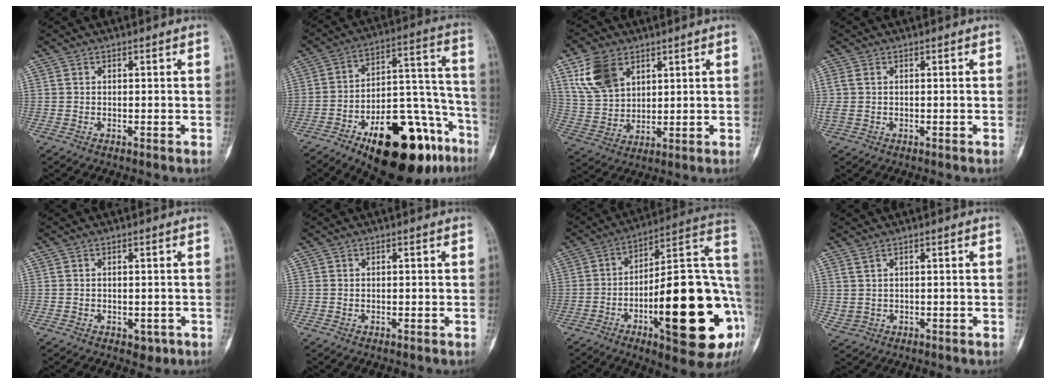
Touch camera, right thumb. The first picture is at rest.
{"total": 27.8, "force": [-15.7, 11.4, 19.9], "torque": [-0.222, 0.088, -0.234]}
{"total": 11.0, "force": [5.4, 7.4, 6.1], "torque": [-0.103, -0.017, 0.118]}
{"total": 2.9, "force": [0.3, 1.8, 2.3], "torque": [-0.090, 0.005, 0.009]}
{"total": 2.3, "force": [-0.9, 1.7, 1.3], "torque": [-0.005, 0.002, -0.004]}
{"total": 0.0}
{"total": 29.5, "force": [-7.3, 8.7, 27.2], "torque": [-0.354, 0.012, -0.102]}
{"total": 2.1, "force": [1.0, 1.4, 1.3], "torque": [-0.028, -0.003, 0.031]}